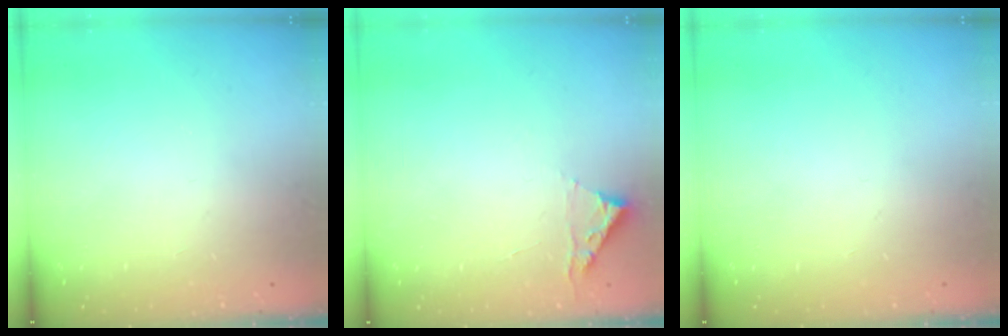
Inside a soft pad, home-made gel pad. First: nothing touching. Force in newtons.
{"total": 2.8, "press": 2.8, "slide": 0.3}
{"total": 0.0}